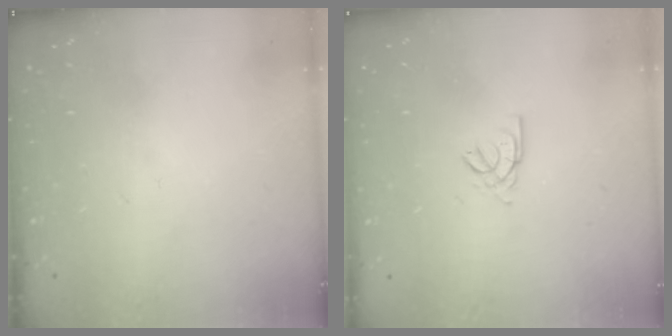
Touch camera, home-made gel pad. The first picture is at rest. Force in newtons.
{"total": 2.3, "press": 2.3, "slide": 0.5}